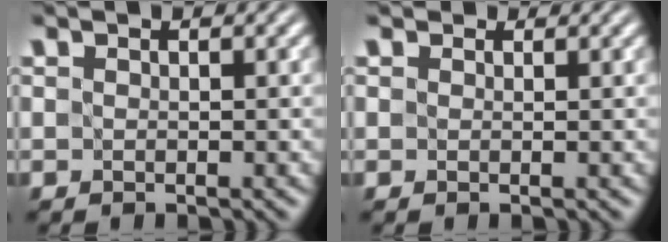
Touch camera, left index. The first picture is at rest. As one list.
[{"total": 0.6, "force": [0.4, 0.4, 0.2], "torque": [-0.004, -0.002, -0.001]}]